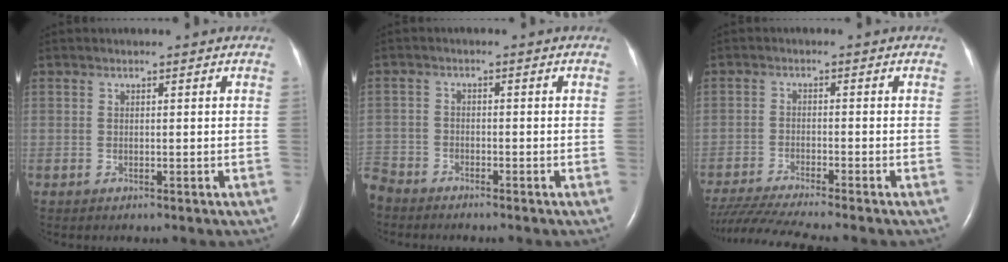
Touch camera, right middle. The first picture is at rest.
{"total": 4.2, "force": [-4.0, 1.3, 0.2], "torque": [0.003, -0.007, -0.083]}
{"total": 10.1, "force": [-9.0, -1.7, 4.2], "torque": [-0.068, -0.028, -0.153]}